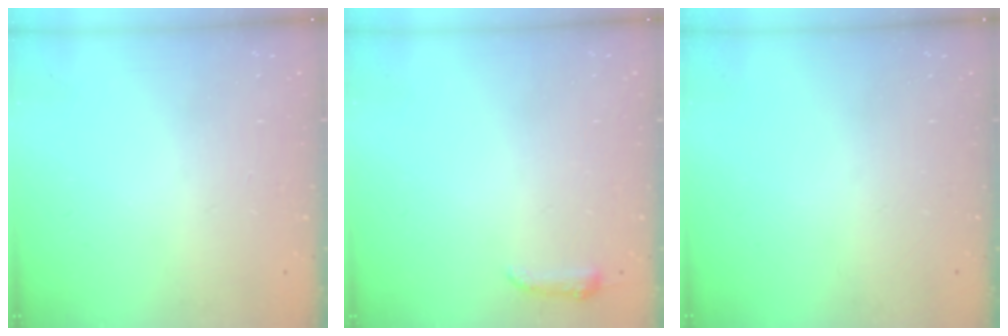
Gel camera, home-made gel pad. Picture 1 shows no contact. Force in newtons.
{"total": 3.7, "press": 3.7, "slide": 0.7}
{"total": 0.0}